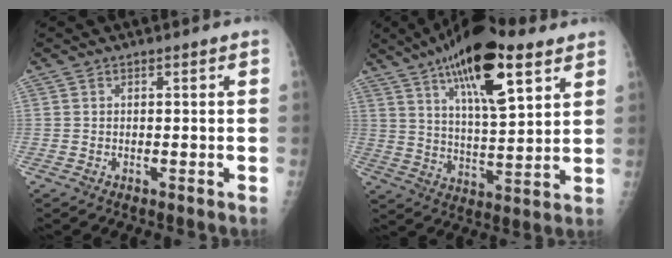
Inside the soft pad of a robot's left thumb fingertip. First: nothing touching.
{"total": 18.3, "force": [9.9, 6.0, 14.1], "torque": [-0.208, -0.037, 0.164]}